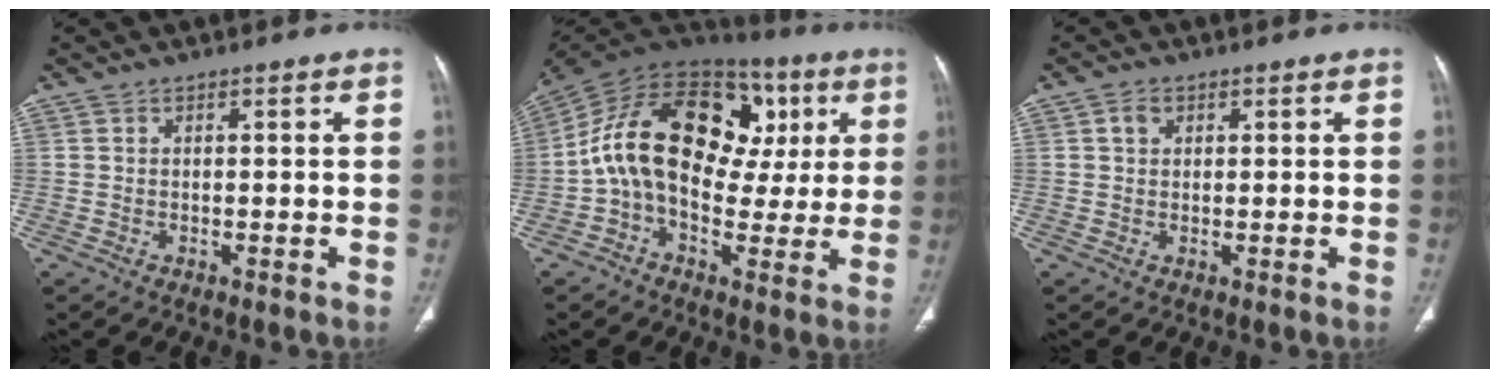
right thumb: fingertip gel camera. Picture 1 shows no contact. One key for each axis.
{"total": 23.1, "fx": 3.1, "fy": 14.9, "fz": 17.5, "tx": -0.260, "ty": 0.050, "tz": 0.040}
{"total": 2.1, "fx": 0.8, "fy": 1.6, "fz": 1.0, "tx": -0.014, "ty": 0.001, "tz": 0.013}